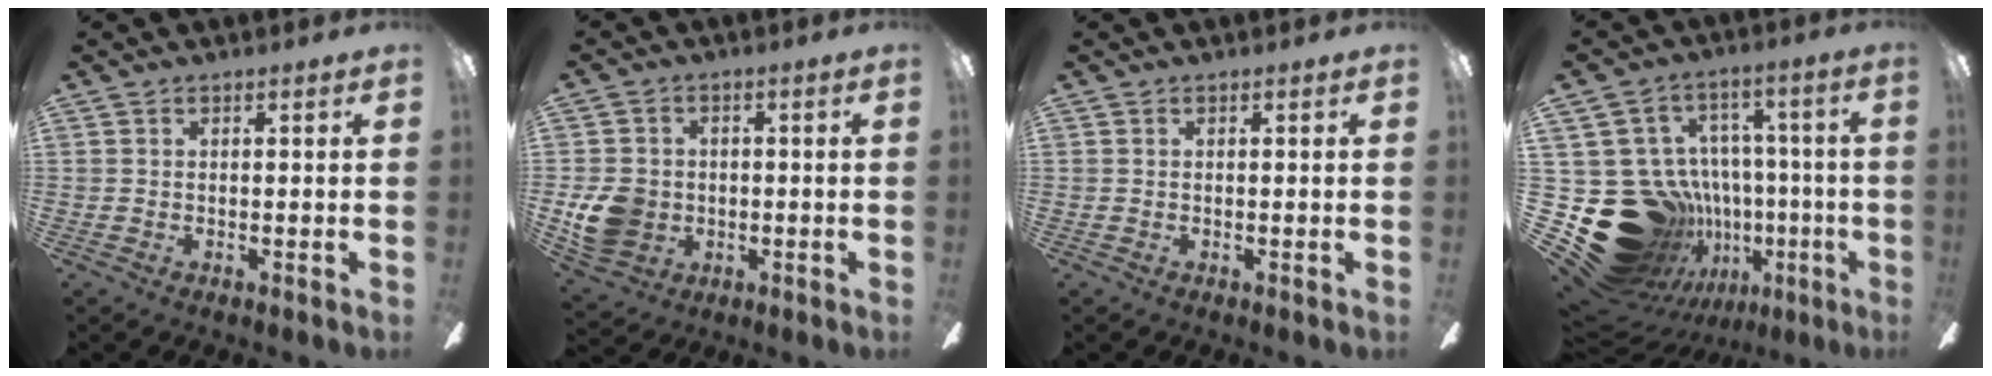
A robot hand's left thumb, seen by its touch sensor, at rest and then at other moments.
{"total": 9.7, "force": [-1.4, 8.4, 4.6], "torque": [-0.108, 0.015, -0.024]}
{"total": 0.0}
{"total": 24.7, "force": [-7.1, 20.9, 11.1], "torque": [-0.221, 0.013, -0.039]}